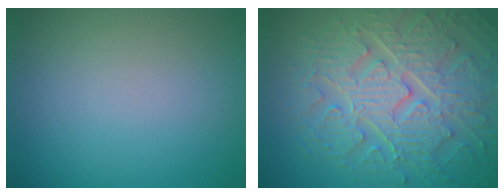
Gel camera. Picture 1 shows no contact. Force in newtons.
{"total": 9.4, "press": 6.8, "slide": 6.5}